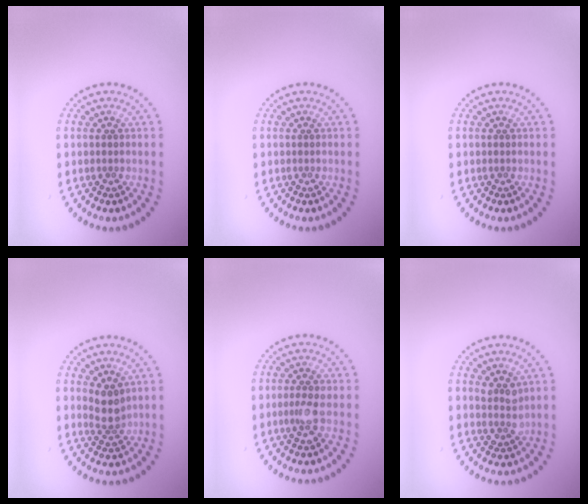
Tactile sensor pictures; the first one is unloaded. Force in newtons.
{"total": 0.0}
{"total": 0.0}
{"total": 2.3, "press": 1.9, "slide": 1.2}
{"total": 1.6, "press": 1.5, "slide": 0.3}
{"total": 1.9, "press": 1.6, "slide": 1.1}